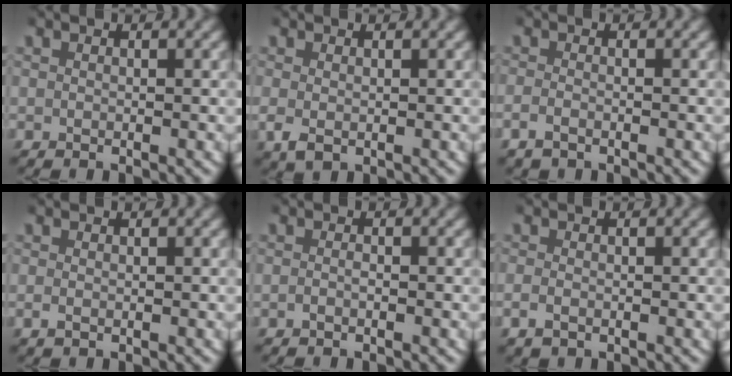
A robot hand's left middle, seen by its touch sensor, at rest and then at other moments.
{"total": 2.0, "force": [-0.6, 1.3, 1.4], "torque": [-0.039, -0.009, -0.002]}
{"total": 1.4, "force": [-1.0, 0.6, 0.8], "torque": [-0.025, -0.002, -0.017]}
{"total": 0.6, "force": [-0.3, 0.1, 0.5], "torque": [-0.012, 0.000, -0.003]}
{"total": 0.6, "force": [-0.5, 0.1, 0.4], "torque": [-0.012, 0.001, -0.009]}
{"total": 1.4, "force": [-0.8, 0.7, 0.9], "torque": [-0.026, -0.003, -0.012]}